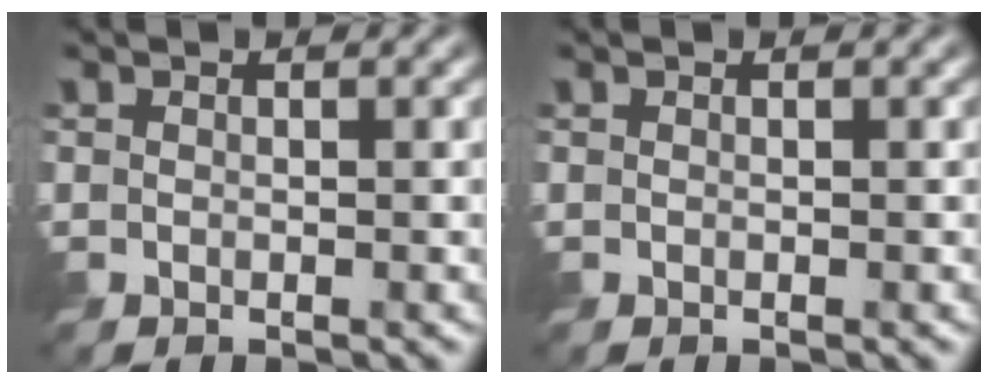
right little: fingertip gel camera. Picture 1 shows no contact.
{"total": 0.0}